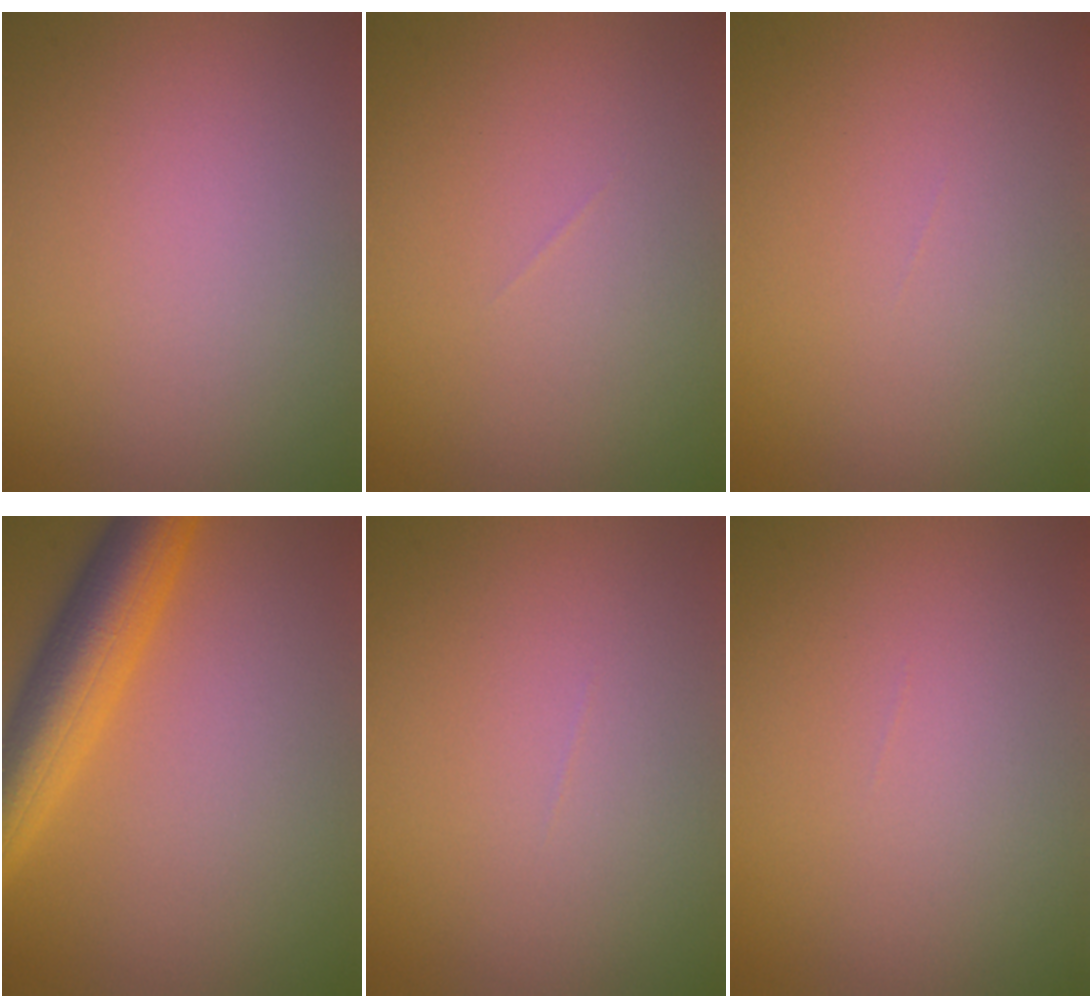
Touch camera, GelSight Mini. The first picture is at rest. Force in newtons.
{"total": 0.0}
{"total": 0.0}
{"total": 6.7, "press": 6.7, "slide": 0.4}
{"total": 0.0}
{"total": 0.0}